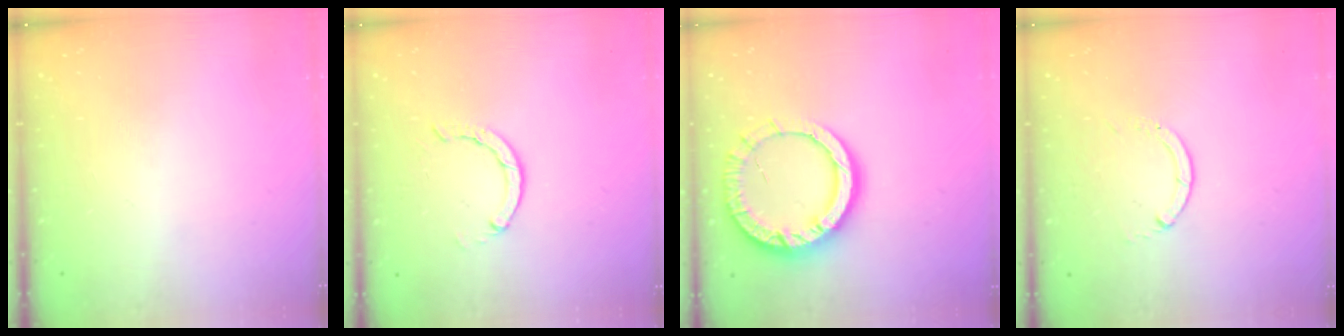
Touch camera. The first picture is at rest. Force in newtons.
{"total": 2.8, "press": 2.7, "slide": 0.4}
{"total": 13.2, "press": 13.1, "slide": 1.6}
{"total": 0.0}